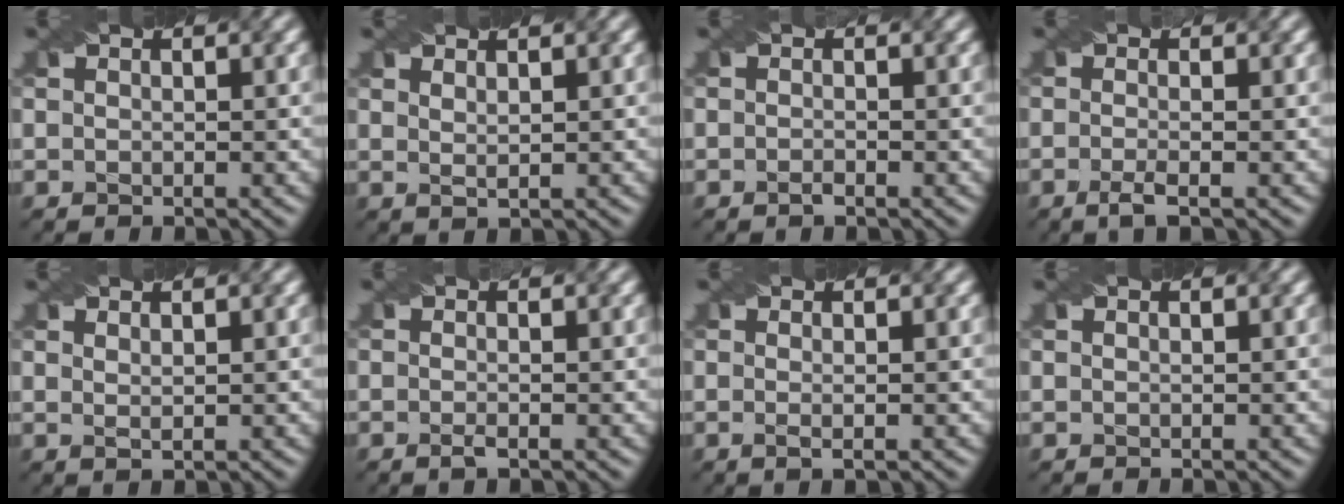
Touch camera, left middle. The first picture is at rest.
{"total": 1.6, "force": [1.1, 0.4, 1.1], "torque": [-0.012, 0.002, 0.015]}
{"total": 0.9, "force": [-0.8, 0.0, 0.5], "torque": [-0.011, 0.001, -0.016]}
{"total": 2.1, "force": [-1.1, 0.2, 1.8], "torque": [-0.038, -0.001, -0.023]}
{"total": 1.2, "force": [0.8, 0.3, 0.9], "torque": [-0.012, -0.001, 0.012]}
{"total": 1.1, "force": [-0.6, 0.0, 0.9], "torque": [-0.019, 0.002, -0.015]}
{"total": 1.3, "force": [-0.3, 0.0, 1.2], "torque": [-0.017, 0.001, -0.011]}
{"total": 0.0}